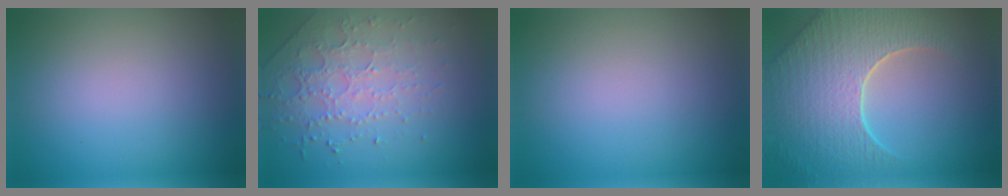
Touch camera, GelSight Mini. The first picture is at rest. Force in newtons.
{"total": 4.5, "press": 3.2, "slide": 3.2}
{"total": 0.0}
{"total": 8.7, "press": 6.2, "slide": 6.1}